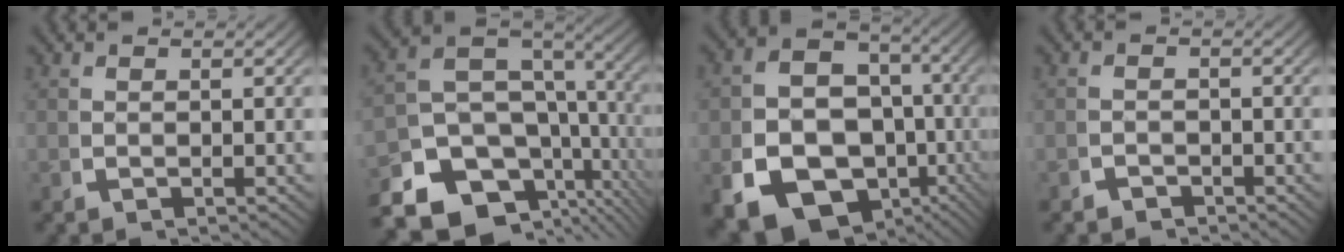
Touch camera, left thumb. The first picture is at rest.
{"total": 14.0, "force": [-4.1, 10.2, 8.7], "torque": [-0.151, -0.039, -0.059]}
{"total": 19.2, "force": [-6.4, 14.7, 10.6], "torque": [-0.230, -0.083, -0.085]}
{"total": 1.9, "force": [-1.6, 0.9, 0.2], "torque": [0.001, -0.008, -0.027]}